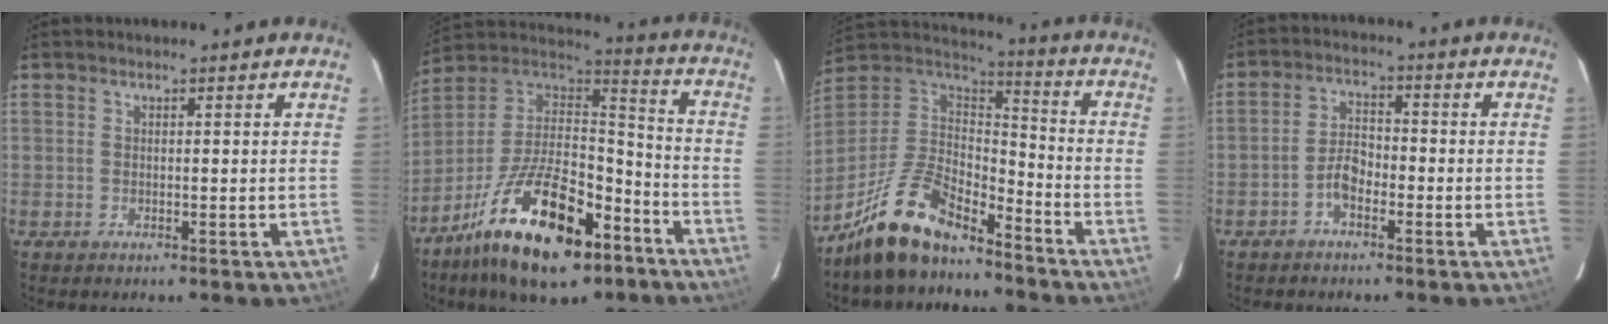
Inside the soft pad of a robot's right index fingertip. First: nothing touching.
{"total": 24.2, "force": [-13.4, 10.5, 17.1], "torque": [-0.325, -0.012, -0.219]}
{"total": 17.6, "force": [-13.4, 6.8, 9.1], "torque": [-0.210, 0.001, -0.245]}
{"total": 4.2, "force": [-2.5, 2.1, 2.7], "torque": [-0.057, 0.013, -0.047]}